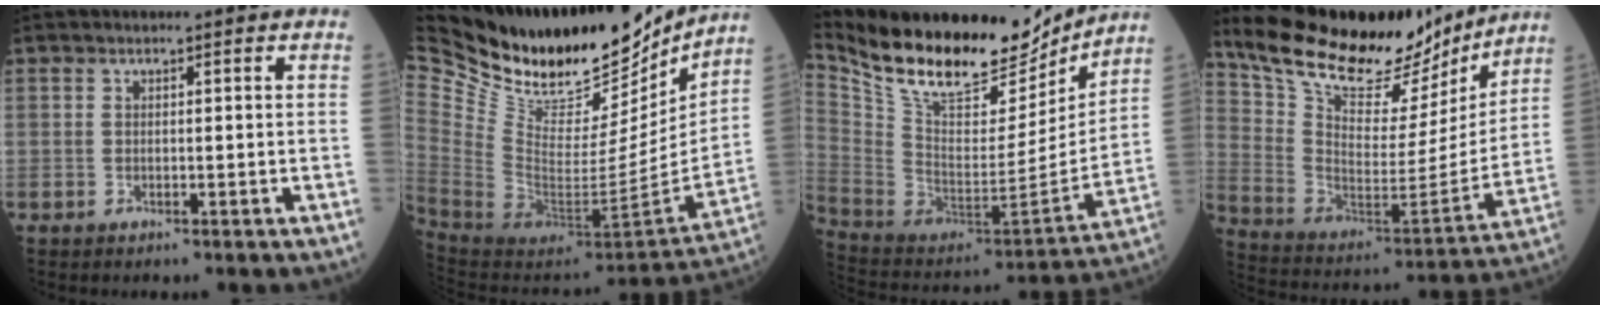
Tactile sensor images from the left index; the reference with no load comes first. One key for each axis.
{"total": 33.9, "fx": 27.8, "fy": 11.5, "fz": 15.6, "tx": -0.316, "ty": -0.039, "tz": 0.445}
{"total": 25.2, "fx": 20.9, "fy": 7.5, "fz": 12.0, "tx": -0.226, "ty": -0.018, "tz": 0.340}
{"total": 24.4, "fx": 21.3, "fy": 6.4, "fz": 10.1, "tx": -0.172, "ty": -0.027, "tz": 0.329}